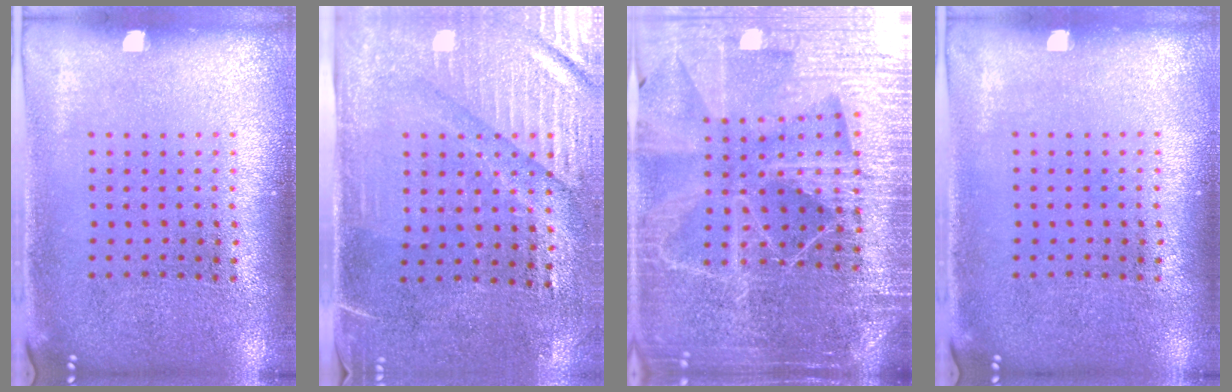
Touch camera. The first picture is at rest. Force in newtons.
{"total": 3.2, "press": 2.9, "slide": 1.5}
{"total": 5.5, "press": 4.9, "slide": 2.6}
{"total": 0.0}